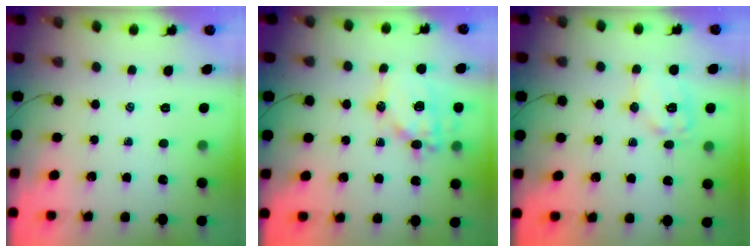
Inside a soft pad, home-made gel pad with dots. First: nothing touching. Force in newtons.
{"total": 16.8, "press": 16.5, "slide": 3.4}
{"total": 10.3, "press": 10.2, "slide": 1.4}